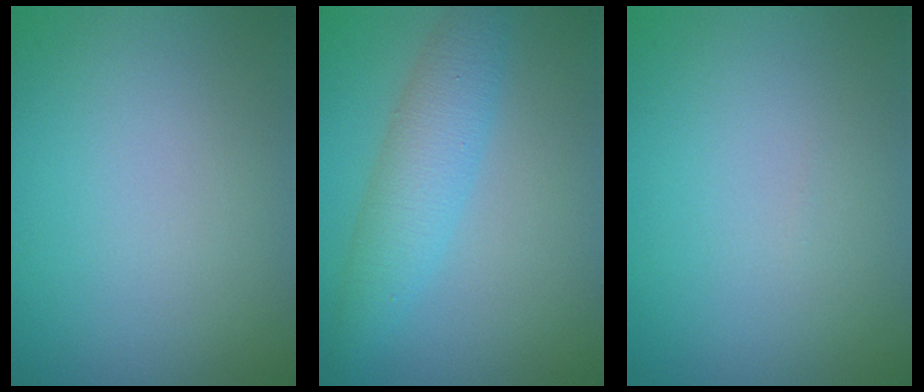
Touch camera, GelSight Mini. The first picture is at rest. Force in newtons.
{"total": 3.9, "press": 3.9, "slide": 0.1}
{"total": 0.0}